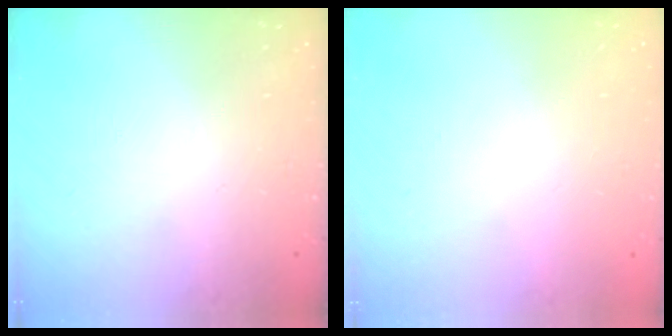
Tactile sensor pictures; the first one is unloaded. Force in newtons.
{"total": 0.0}